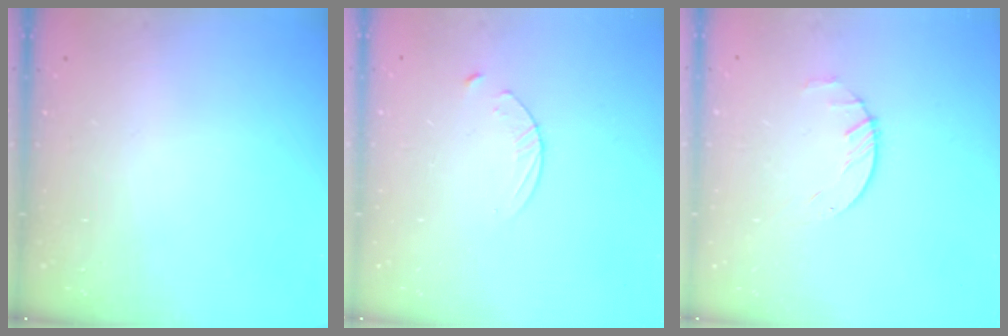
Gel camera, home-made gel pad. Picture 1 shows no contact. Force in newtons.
{"total": 3.1, "press": 3.1, "slide": 0.3}
{"total": 1.6, "press": 1.6, "slide": 0.3}